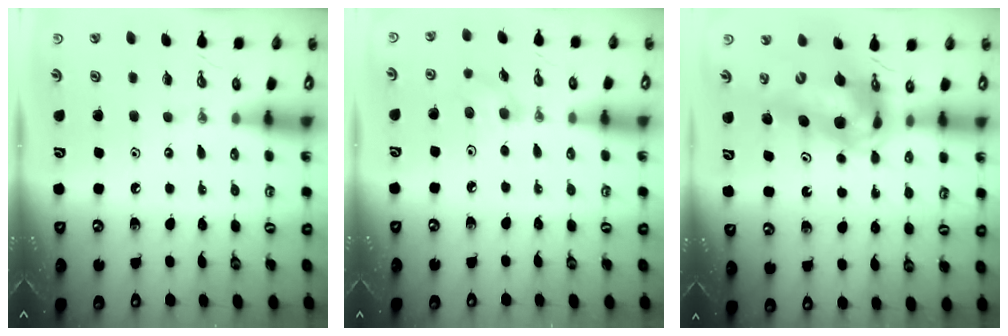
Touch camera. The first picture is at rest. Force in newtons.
{"total": 5.4, "press": 4.9, "slide": 2.1}
{"total": 13.7, "press": 13.6, "slide": 1.3}